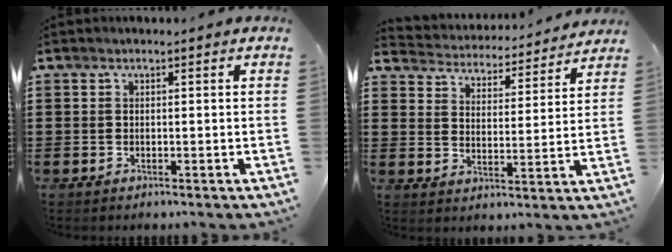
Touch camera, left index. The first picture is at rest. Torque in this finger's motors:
{"motor_torque": [-0.54, -1.39, 0.09, -0.01]}